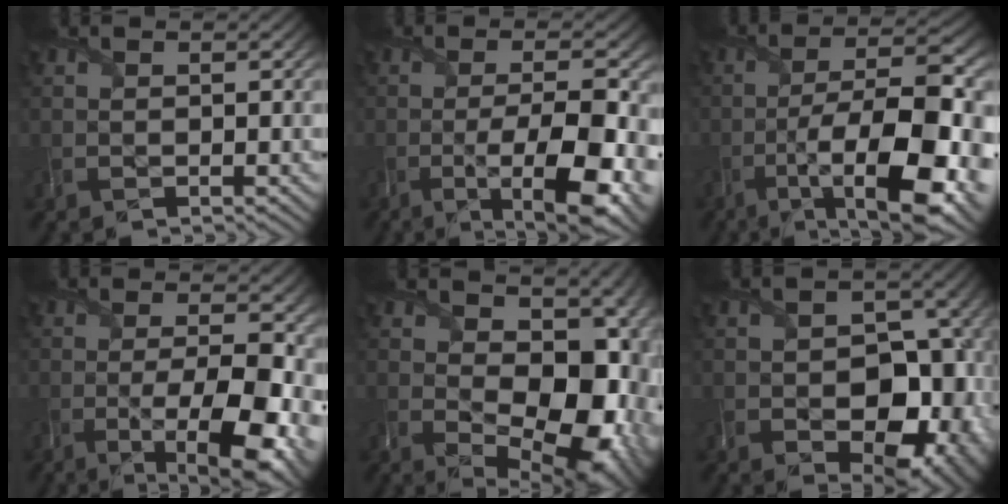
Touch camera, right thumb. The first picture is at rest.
{"total": 11.7, "force": [-4.1, 3.5, 10.4], "torque": [-0.141, -0.002, -0.061]}
{"total": 16.6, "force": [-6.2, 5.8, 14.2], "torque": [-0.217, -0.001, -0.097]}
{"total": 12.8, "force": [-3.9, 4.4, 11.4], "torque": [-0.163, -0.011, -0.052]}
{"total": 15.0, "force": [0.7, 9.5, 11.6], "torque": [-0.154, -0.027, 0.032]}
{"total": 12.8, "force": [-3.6, 8.9, 8.5], "torque": [-0.086, -0.020, -0.036]}